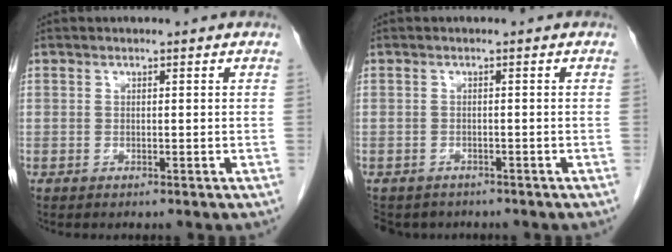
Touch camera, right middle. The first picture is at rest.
{"total": 6.0, "force": [-4.9, 3.3, 1.0], "torque": [-0.015, -0.006, -0.067]}